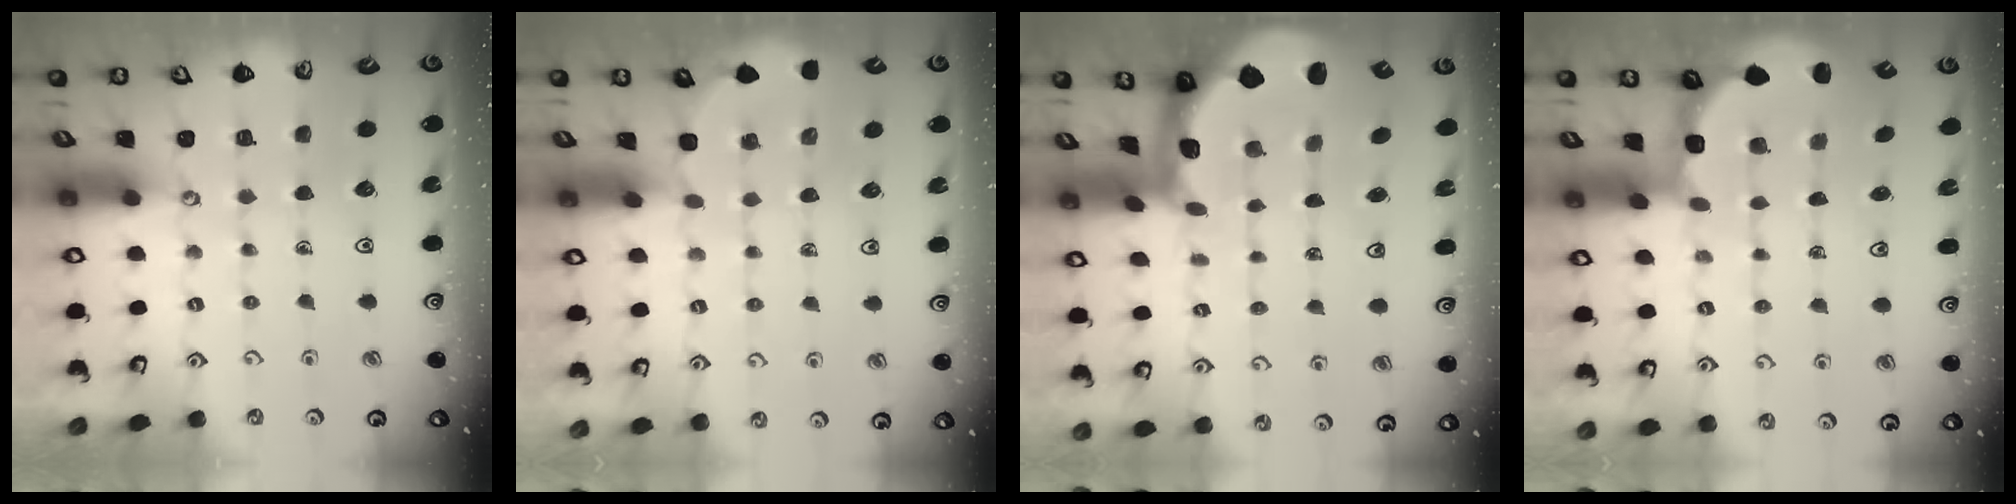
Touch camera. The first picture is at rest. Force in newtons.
{"total": 2.4, "press": 2.4, "slide": 0.1}
{"total": 1.9, "press": 1.9, "slide": 0.4}
{"total": 2.9, "press": 2.5, "slide": 1.4}